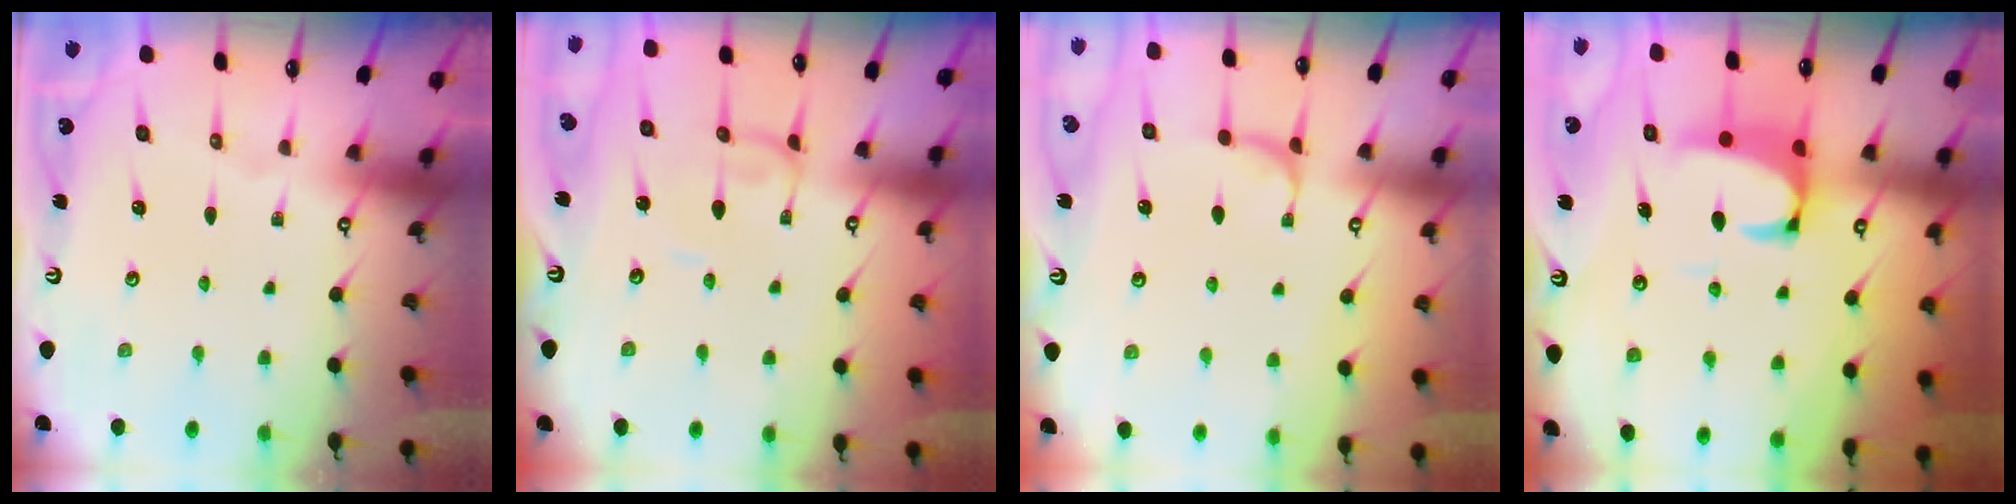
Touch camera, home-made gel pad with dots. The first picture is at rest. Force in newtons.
{"total": 2.6, "press": 2.6, "slide": 0.0}
{"total": 1.2, "press": 1.0, "slide": 0.6}
{"total": 3.7, "press": 3.6, "slide": 1.0}